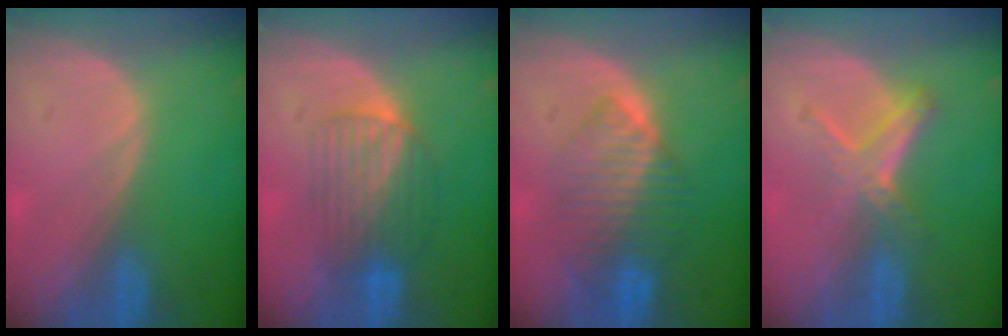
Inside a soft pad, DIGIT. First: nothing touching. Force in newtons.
{"total": 6.3, "press": 6.2, "slide": 1.1}
{"total": 7.7, "press": 7.5, "slide": 2.0}
{"total": 4.8, "press": 4.7, "slide": 1.2}